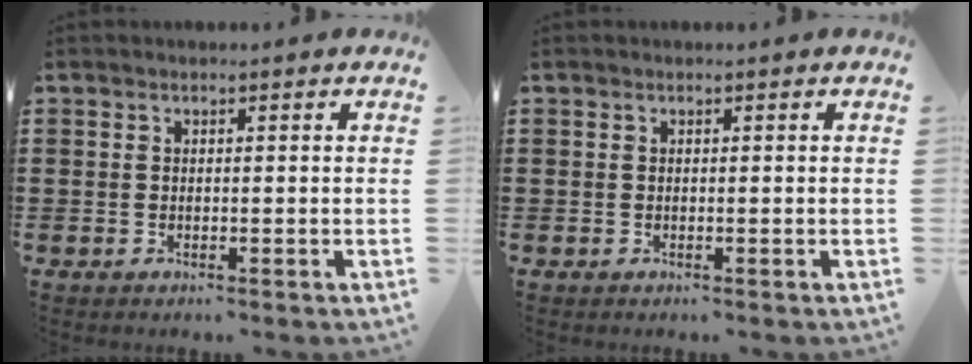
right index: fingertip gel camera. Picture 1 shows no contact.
{"total": 0.0}